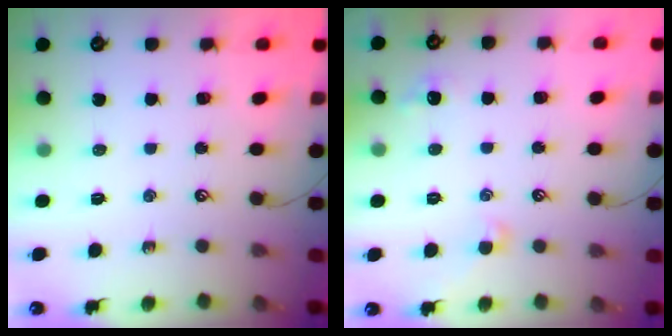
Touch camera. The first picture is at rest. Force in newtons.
{"total": 1.7, "press": 1.6, "slide": 0.5}